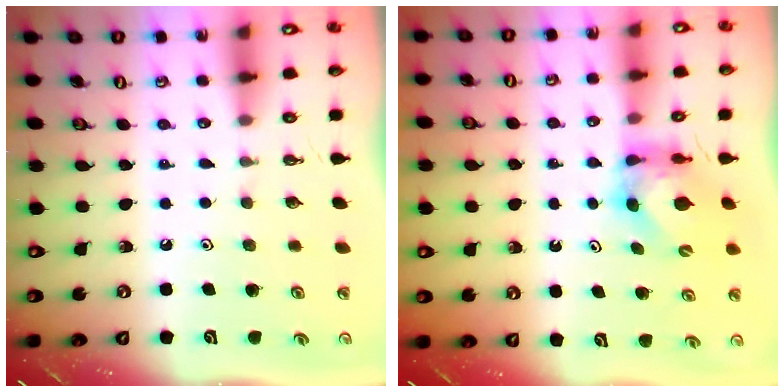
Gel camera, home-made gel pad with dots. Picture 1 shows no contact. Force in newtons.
{"total": 5.5, "press": 5.5, "slide": 0.6}